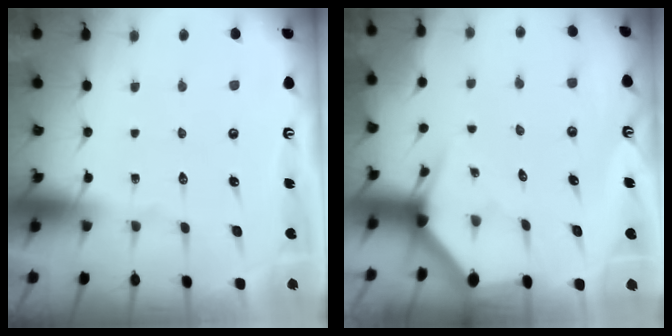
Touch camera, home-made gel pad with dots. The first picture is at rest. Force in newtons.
{"total": 2.8, "press": 2.8, "slide": 0.2}